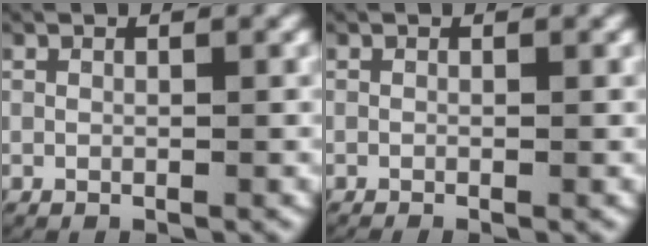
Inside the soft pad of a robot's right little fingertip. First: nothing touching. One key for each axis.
{"total": 0.6, "fx": -0.5, "fy": 0.1, "fz": 0.2, "tx": -0.003, "ty": -0.003, "tz": -0.008}